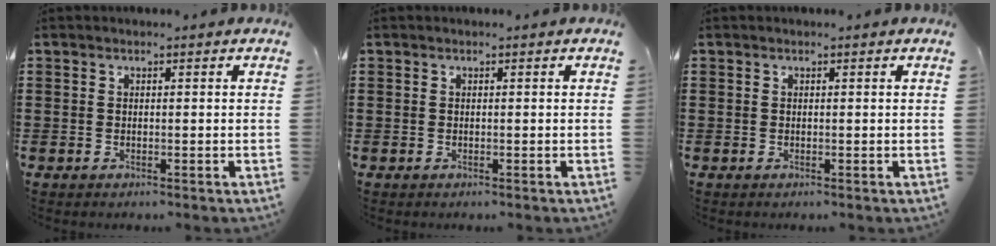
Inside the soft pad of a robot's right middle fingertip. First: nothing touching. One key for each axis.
{"total": 0.0}
{"total": 0.0}